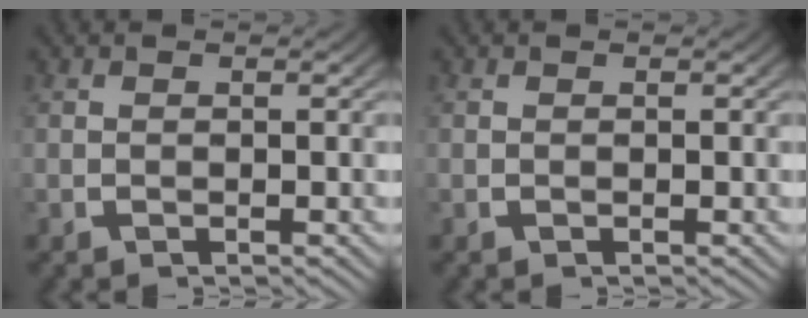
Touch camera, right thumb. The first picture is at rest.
{"total": 0.0}